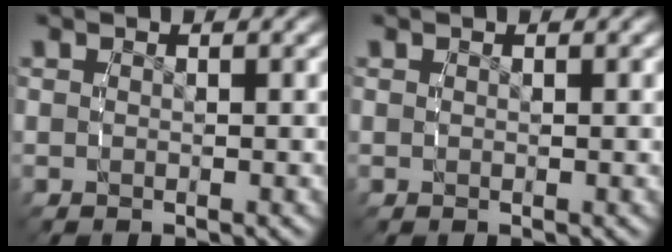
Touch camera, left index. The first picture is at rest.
{"total": 0.0}